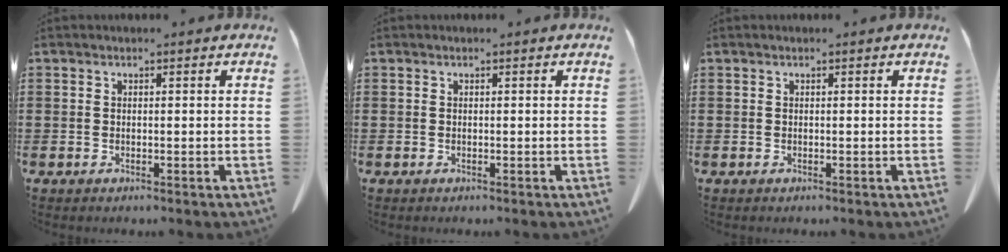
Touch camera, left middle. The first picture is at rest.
{"total": 0.0}
{"total": 0.0}